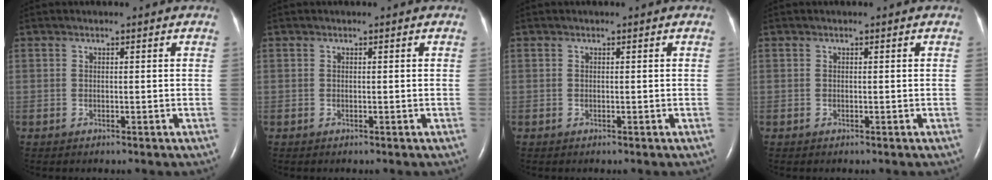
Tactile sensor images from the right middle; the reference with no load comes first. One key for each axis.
{"total": 0.0}
{"total": 0.0}
{"total": 0.0}